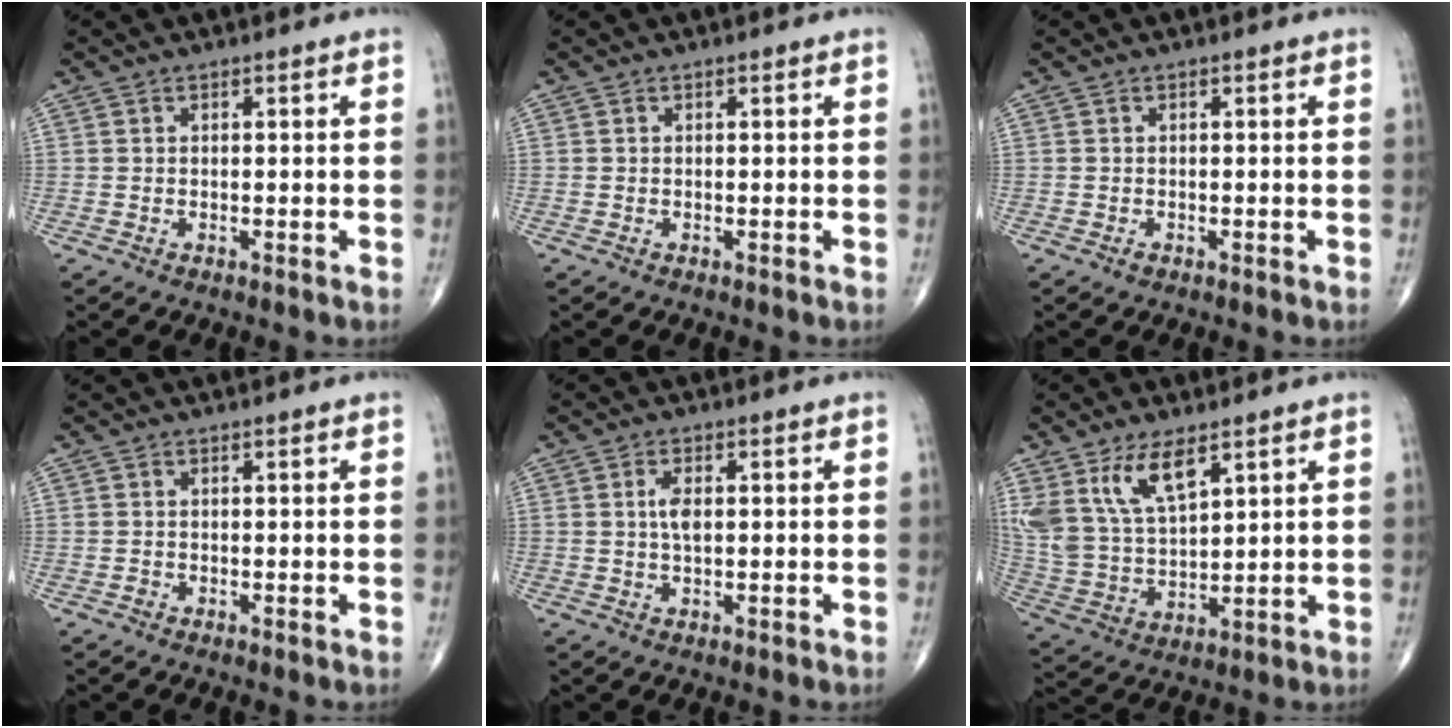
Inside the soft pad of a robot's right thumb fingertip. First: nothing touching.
{"total": 0.0}
{"total": 0.6, "force": [-0.4, 0.3, 0.3], "torque": [-0.004, 0.000, -0.007]}
{"total": 0.0}
{"total": 3.0, "force": [0.5, 1.4, 2.6], "torque": [-0.051, -0.001, 0.008]}
{"total": 12.8, "force": [7.2, 5.8, 8.8], "torque": [-0.165, -0.025, 0.157]}